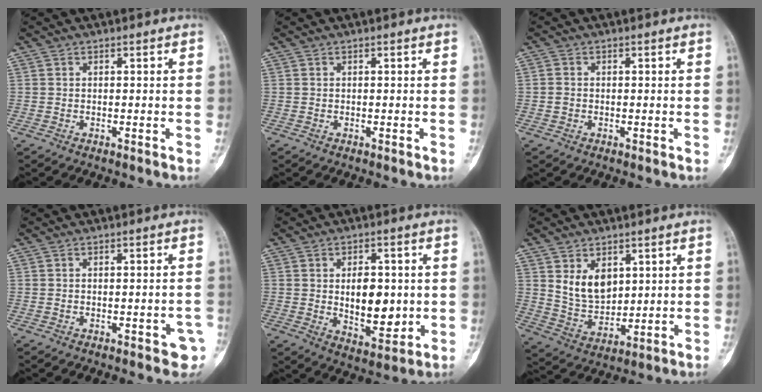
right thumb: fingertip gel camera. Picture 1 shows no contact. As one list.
[{"total": 0.0}, {"total": 1.3, "force": [-0.2, 1.1, 0.6], "torque": [-0.008, 0.003, -0.005]}, {"total": 4.2, "force": [-1.9, 1.7, 3.4], "torque": [-0.024, 0.010, -0.018]}, {"total": 10.7, "force": [0.2, 6.2, 8.7], "torque": [-0.099, -0.013, 0.017]}, {"total": 8.5, "force": [3.1, 5.7, 5.4], "torque": [-0.073, -0.027, 0.073]}]